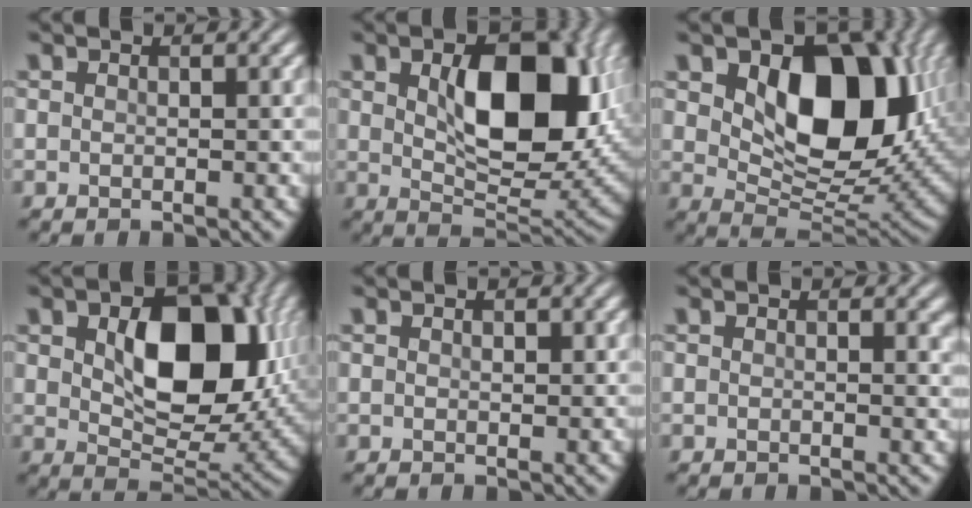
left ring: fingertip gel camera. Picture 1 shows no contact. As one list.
[{"total": 10.8, "force": [2.1, 5.6, 8.9], "torque": [-0.133, -0.003, 0.040]}, {"total": 11.3, "force": [3.0, 7.0, 8.3], "torque": [-0.127, -0.015, 0.053]}, {"total": 11.3, "force": [2.0, 6.7, 8.8], "torque": [-0.136, -0.004, 0.040]}, {"total": 0.6, "force": [0.4, 0.3, 0.4], "torque": [-0.005, -0.001, 0.005]}, {"total": 1.2, "force": [0.5, 0.4, 1.0], "torque": [-0.007, 0.001, 0.007]}]